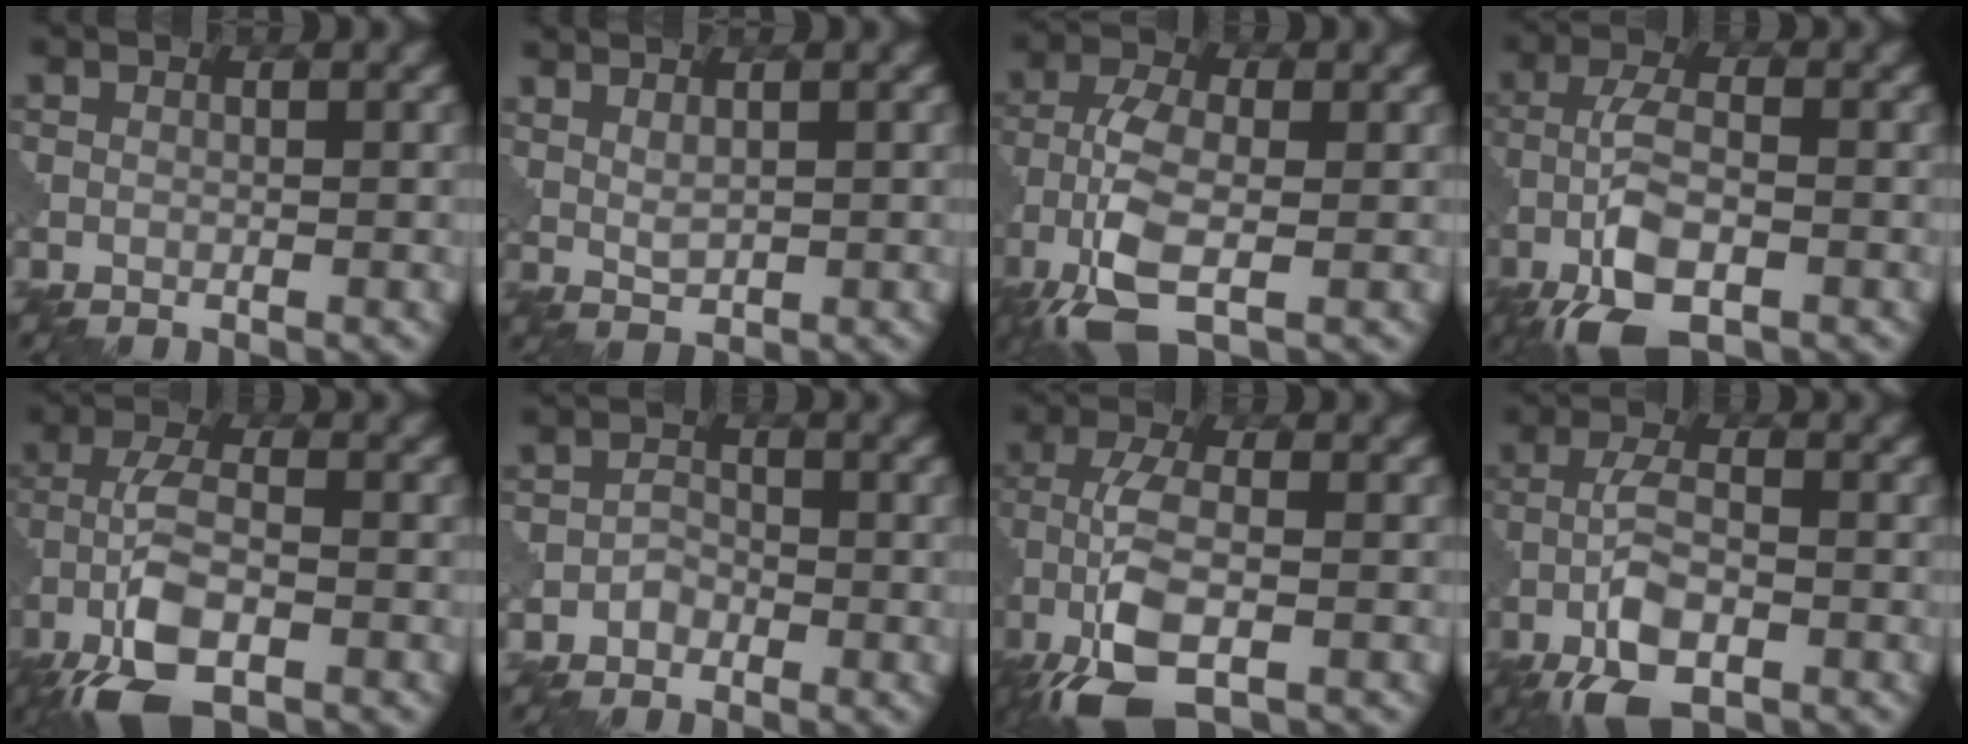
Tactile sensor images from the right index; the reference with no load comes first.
{"total": 1.9, "force": [1.3, 0.5, 1.2], "torque": [-0.030, -0.004, 0.032]}
{"total": 7.6, "force": [-3.5, 3.2, 5.9], "torque": [-0.138, -0.005, -0.076]}
{"total": 6.7, "force": [-3.4, 2.4, 5.3], "torque": [-0.110, 0.002, -0.072]}
{"total": 7.4, "force": [-4.2, 2.6, 5.5], "torque": [-0.115, 0.001, -0.088]}
{"total": 1.6, "force": [-0.9, 1.3, 0.4], "torque": [-0.002, 0.005, -0.019]}
{"total": 7.7, "force": [-4.1, 2.7, 5.9], "torque": [-0.129, -0.001, -0.085]}
{"total": 5.9, "force": [-2.9, 2.2, 4.7], "torque": [-0.096, -0.001, -0.064]}